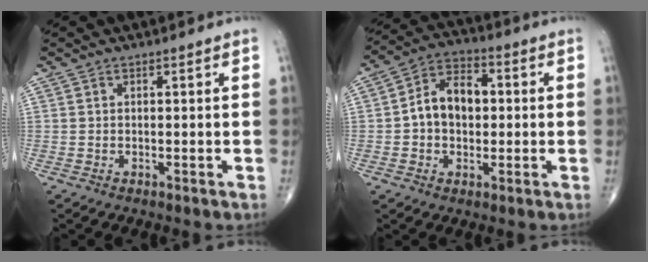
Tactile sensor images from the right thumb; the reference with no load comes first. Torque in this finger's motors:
{"motor_torque": [0.93, 0.93, 0.54, -0.40, 0.30]}